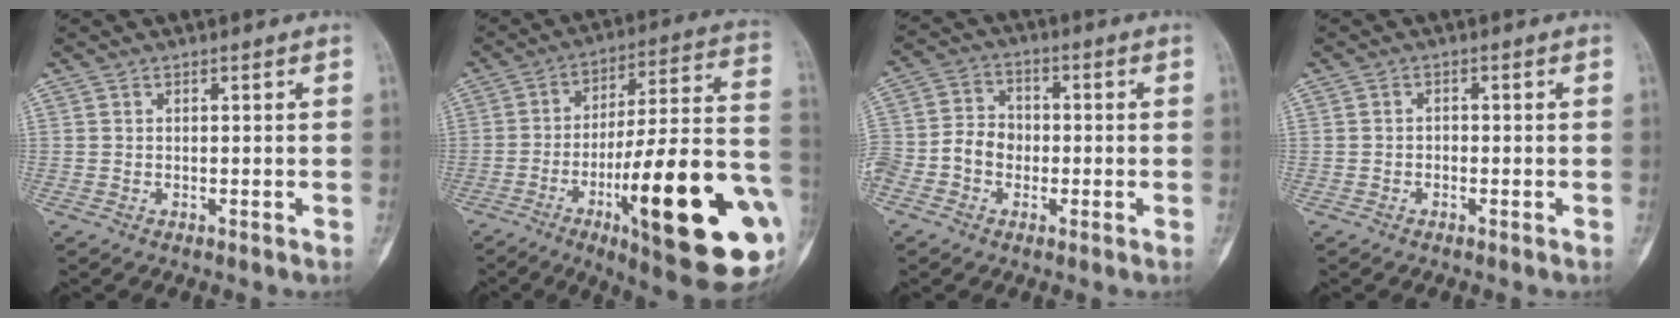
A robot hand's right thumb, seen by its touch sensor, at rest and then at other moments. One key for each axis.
{"total": 30.5, "fx": -9.3, "fy": 6.8, "fz": 28.2, "tx": -0.372, "ty": 0.017, "tz": -0.133}
{"total": 10.6, "fx": -2.2, "fy": 8.7, "fz": 5.6, "tx": -0.105, "ty": 0.032, "tz": -0.045}
{"total": 1.0, "fx": -0.5, "fy": 0.8, "fz": 0.4, "tx": 0.001, "ty": 0.005, "tz": -0.010}